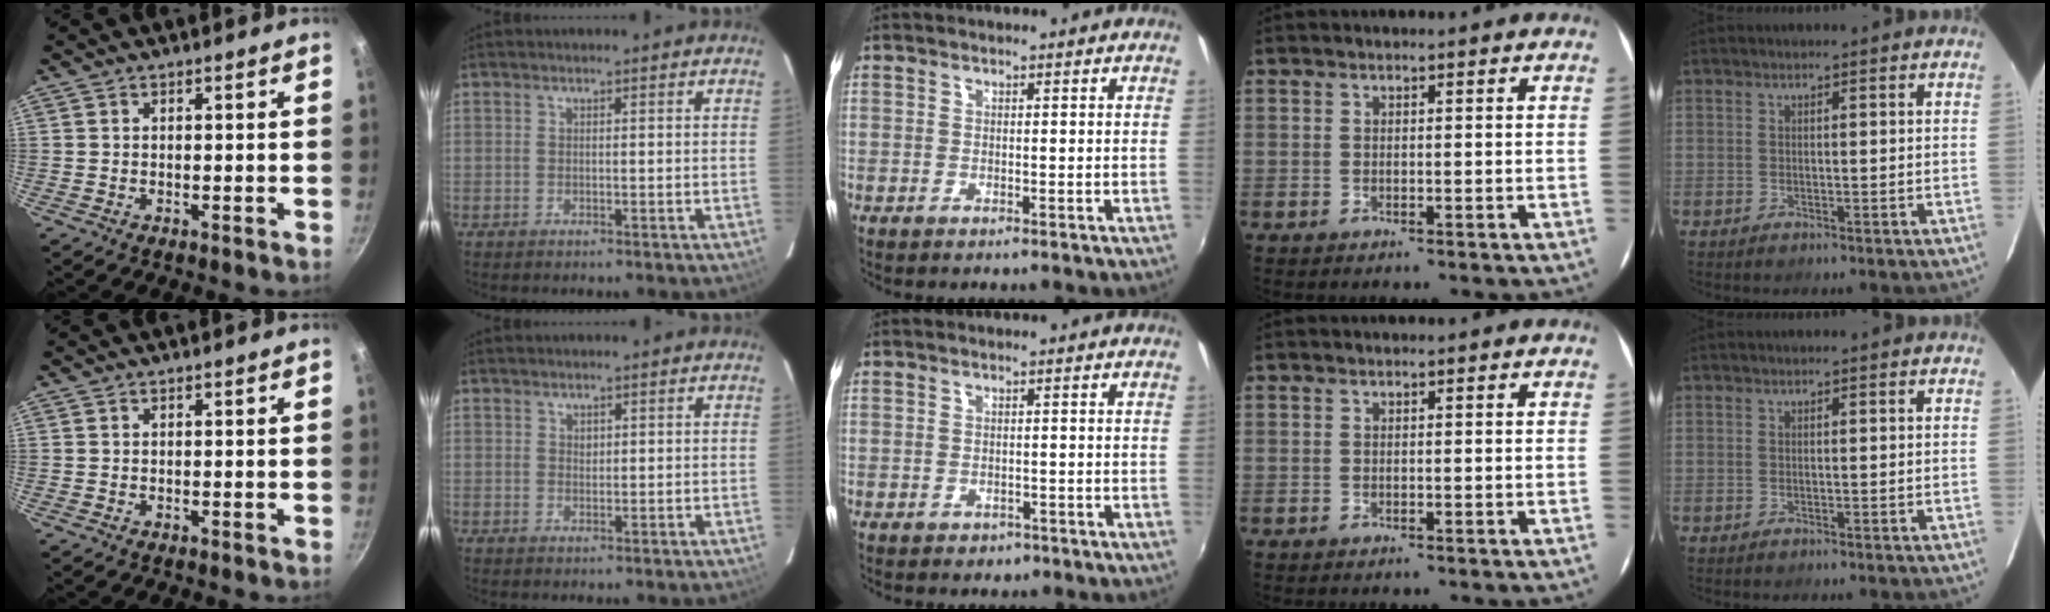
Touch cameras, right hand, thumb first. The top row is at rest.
{"index": {"total": 0.8, "force": [0.4, 0.7, 0.2], "torque": [-0.003, 0.003, 0.008]}, "middle": {"total": 1.9, "force": [-1.1, 1.5, 0.5], "torque": [-0.012, -0.003, -0.013]}}